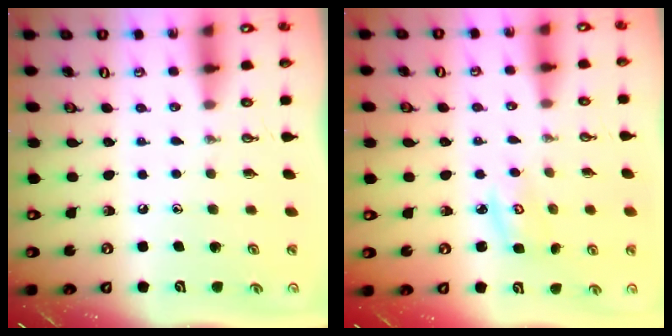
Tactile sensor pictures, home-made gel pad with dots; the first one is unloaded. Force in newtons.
{"total": 4.3, "press": 4.3, "slide": 0.4}